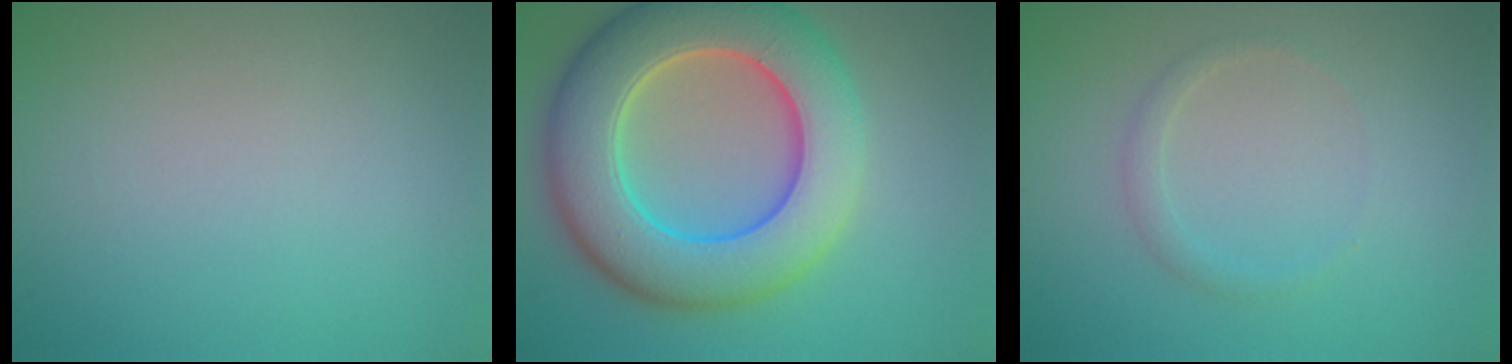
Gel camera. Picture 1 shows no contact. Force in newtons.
{"total": 10.7, "press": 10.7, "slide": 0.2}
{"total": 1.1, "press": 1.1, "slide": 0.0}